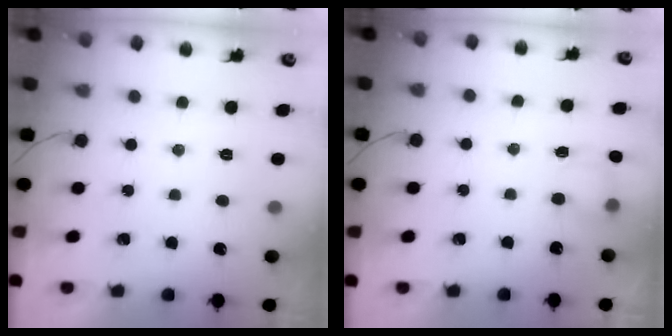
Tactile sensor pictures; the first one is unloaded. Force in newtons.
{"total": 4.2, "press": 4.0, "slide": 1.2}